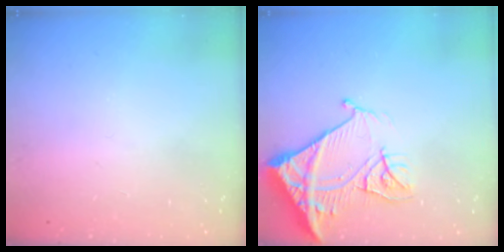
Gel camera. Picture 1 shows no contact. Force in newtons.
{"total": 15.3, "press": 15.2, "slide": 1.7}